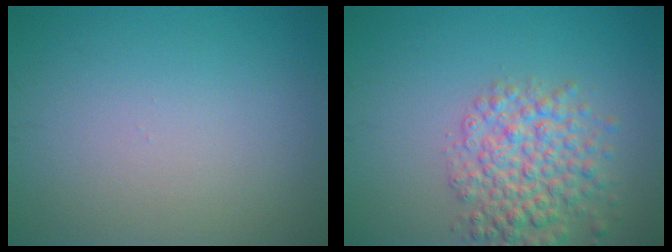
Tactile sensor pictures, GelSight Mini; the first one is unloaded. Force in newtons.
{"total": 5.3, "press": 5.3, "slide": 0.2}